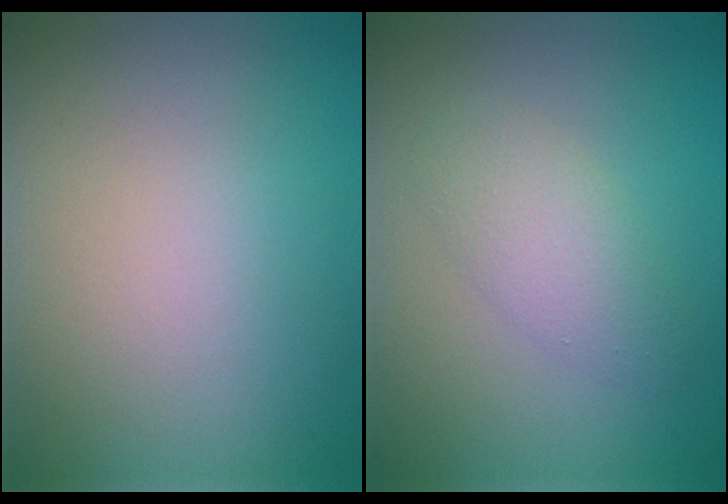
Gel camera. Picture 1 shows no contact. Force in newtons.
{"total": 2.7, "press": 2.7, "slide": 0.1}